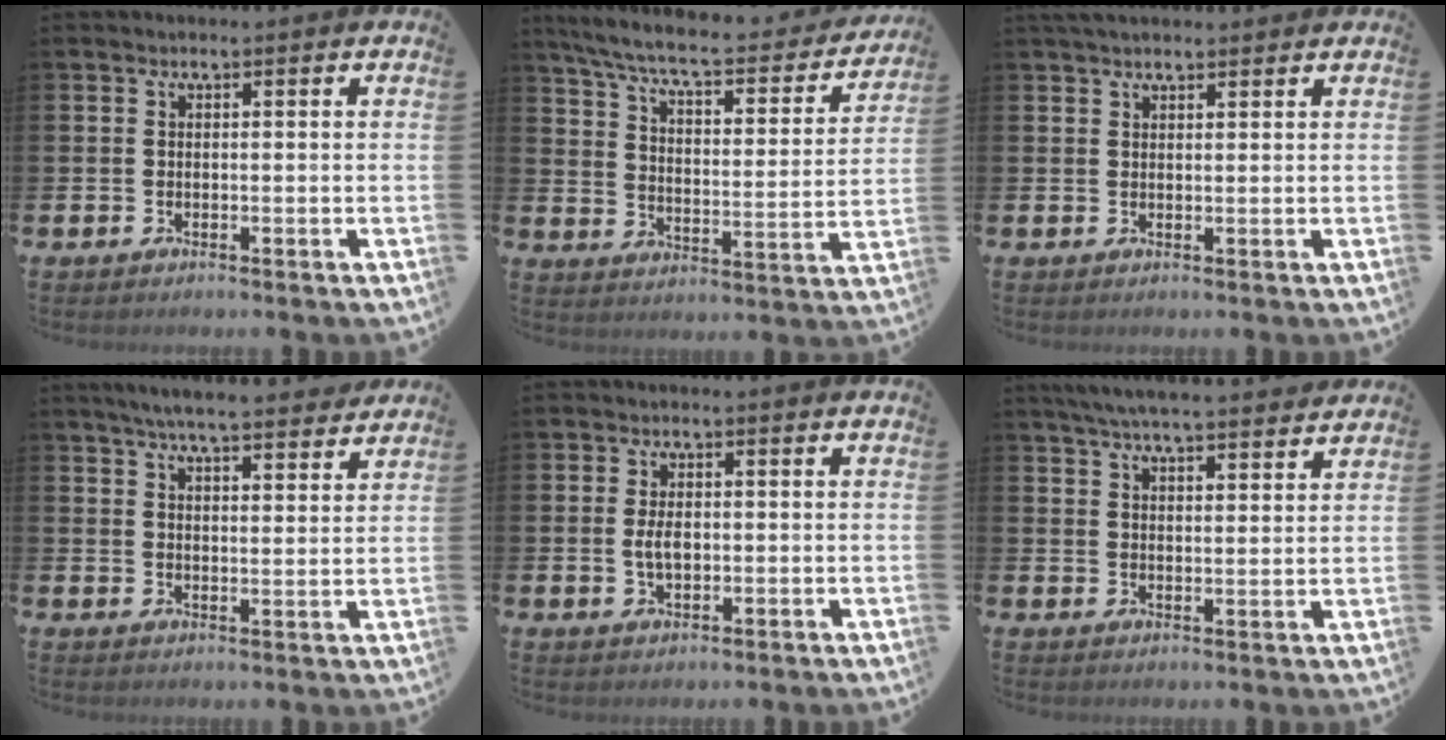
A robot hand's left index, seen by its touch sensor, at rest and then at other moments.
{"total": 7.6, "force": [6.7, 1.2, 3.2], "torque": [-0.093, -0.048, 0.110]}
{"total": 2.3, "force": [2.1, 0.6, 0.7], "torque": [-0.006, -0.003, 0.036]}
{"total": 6.1, "force": [5.8, 0.3, 1.7], "torque": [-0.042, -0.031, 0.102]}
{"total": 3.2, "force": [0.0, 1.8, 2.7], "torque": [-0.038, 0.001, -0.005]}
{"total": 5.9, "force": [5.7, 0.2, 1.5], "torque": [-0.046, -0.025, 0.102]}